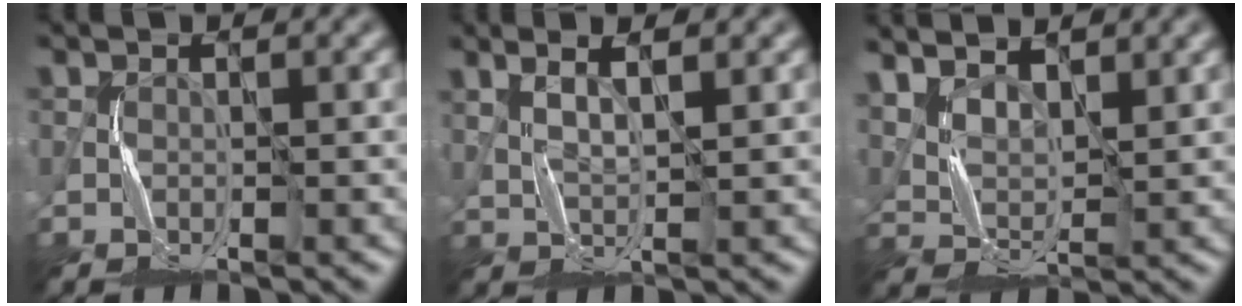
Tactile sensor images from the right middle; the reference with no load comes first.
{"total": 2.6, "force": [1.9, 0.4, 1.7], "torque": [-0.023, -0.005, 0.030]}
{"total": 4.4, "force": [3.6, 1.6, 2.1], "torque": [-0.043, 0.000, 0.062]}